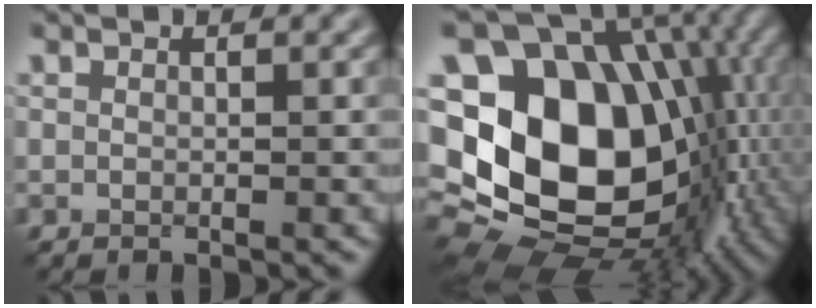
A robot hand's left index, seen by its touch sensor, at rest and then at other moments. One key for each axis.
{"total": 20.8, "fx": -0.4, "fy": 15.5, "fz": 13.8, "tx": -0.250, "ty": -0.005, "tz": 0.024}